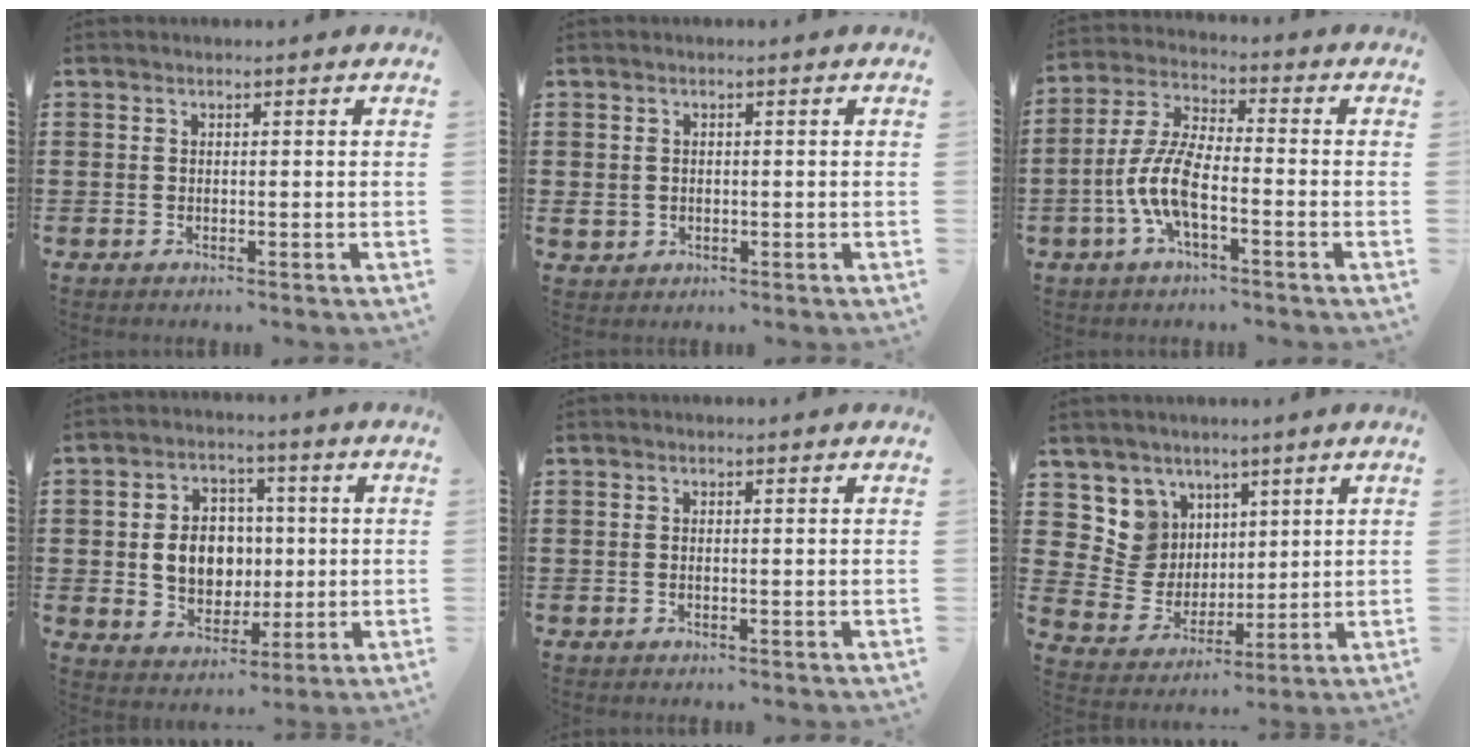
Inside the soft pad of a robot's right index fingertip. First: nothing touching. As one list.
[{"total": 1.3, "force": [-0.1, 1.2, 0.4], "torque": [-0.012, 0.006, -0.003]}, {"total": 7.8, "force": [-3.0, 2.5, 6.8], "torque": [-0.170, -0.012, -0.065]}, {"total": 7.7, "force": [0.1, 6.4, 4.4], "torque": [-0.077, 0.012, -0.001]}, {"total": 0.0}, {"total": 7.6, "force": [3.9, 6.5, 0.3], "torque": [-0.045, -0.026, 0.078]}]